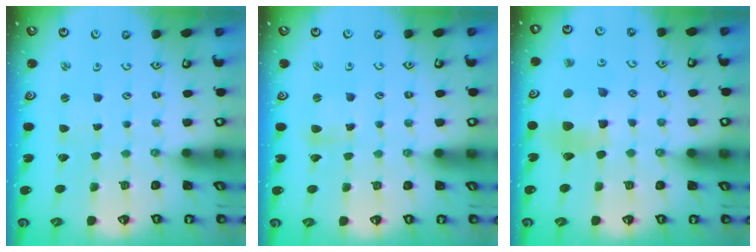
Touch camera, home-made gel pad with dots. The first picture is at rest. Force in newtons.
{"total": 3.1, "press": 3.1, "slide": 0.3}
{"total": 11.4, "press": 11.3, "slide": 1.6}